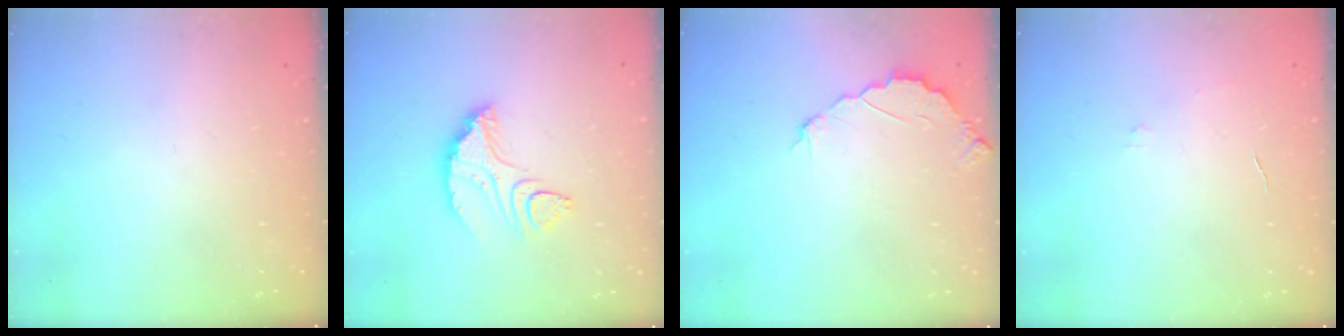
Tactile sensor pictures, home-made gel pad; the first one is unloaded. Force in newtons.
{"total": 9.2, "press": 9.1, "slide": 0.6}
{"total": 3.2, "press": 3.2, "slide": 0.3}
{"total": 2.9, "press": 2.9, "slide": 0.2}